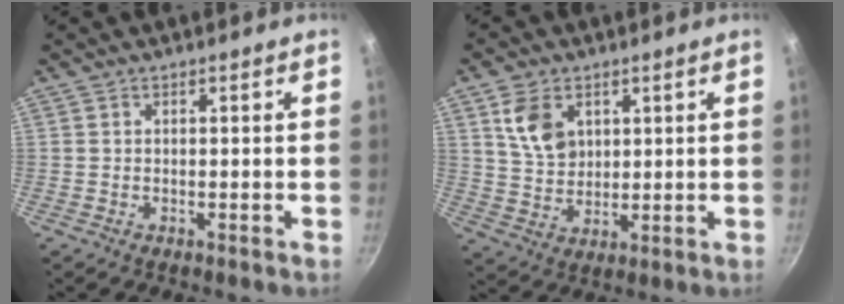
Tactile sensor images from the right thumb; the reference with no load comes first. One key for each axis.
{"total": 8.4, "fx": 3.3, "fy": 5.9, "fz": 4.9, "tx": -0.069, "ty": -0.017, "tz": 0.068}